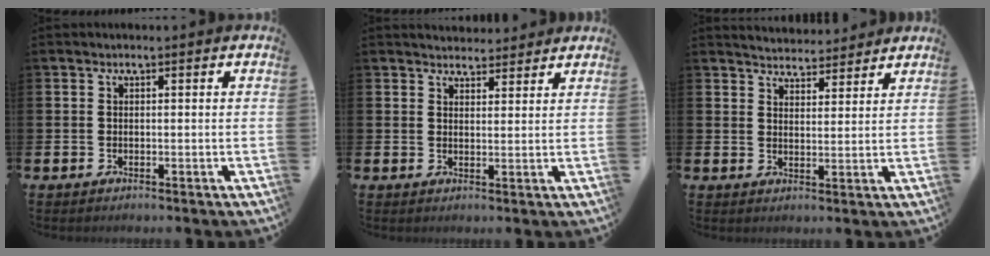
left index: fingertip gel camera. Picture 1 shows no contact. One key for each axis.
{"total": 3.4, "fx": 3.3, "fy": 1.0, "fz": -0.3, "tx": 0.013, "ty": -0.019, "tz": 0.057}
{"total": 4.2, "fx": 4.1, "fy": 0.6, "fz": -0.5, "tx": 0.004, "ty": -0.027, "tz": 0.072}